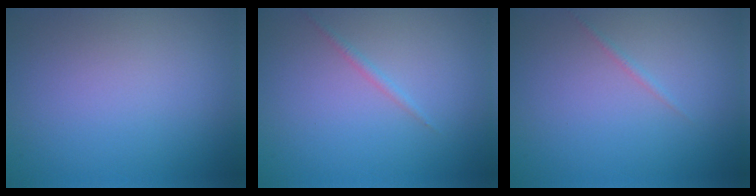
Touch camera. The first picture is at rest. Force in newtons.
{"total": 0.7, "press": 0.7, "slide": 0.0}
{"total": 0.6, "press": 0.6, "slide": 0.0}